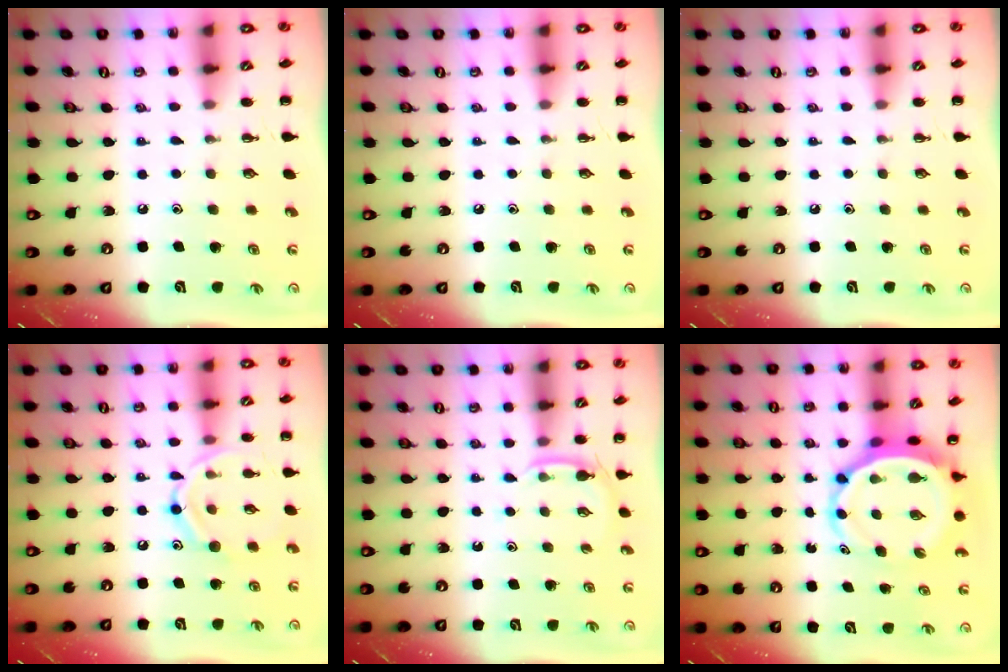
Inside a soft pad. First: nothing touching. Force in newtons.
{"total": 0.0}
{"total": 0.0}
{"total": 12.5, "press": 12.5, "slide": 0.8}
{"total": 3.1, "press": 2.9, "slide": 1.1}
{"total": 6.4, "press": 6.1, "slide": 2.1}